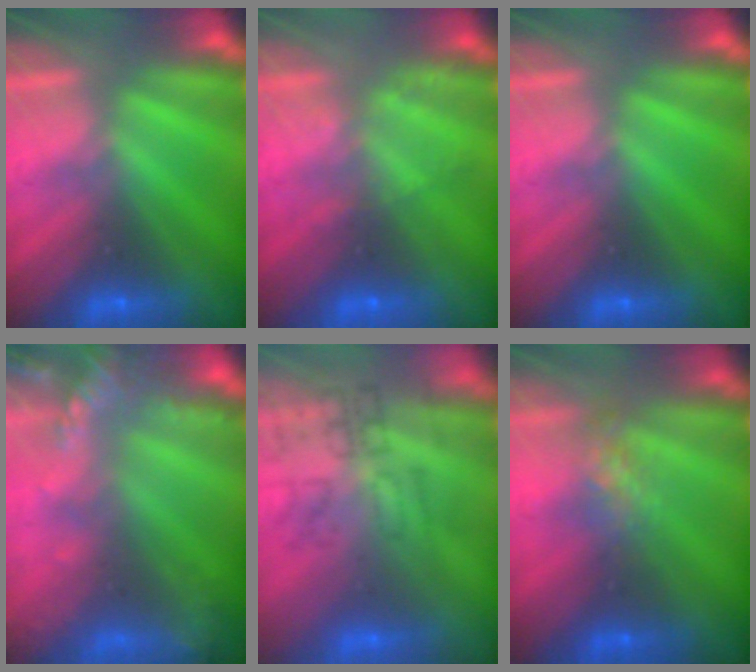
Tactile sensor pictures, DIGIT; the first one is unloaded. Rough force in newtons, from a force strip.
{"total": 2.2}
{"total": 0.0}
{"total": 6.9}
{"total": 4.6}
{"total": 4.5}